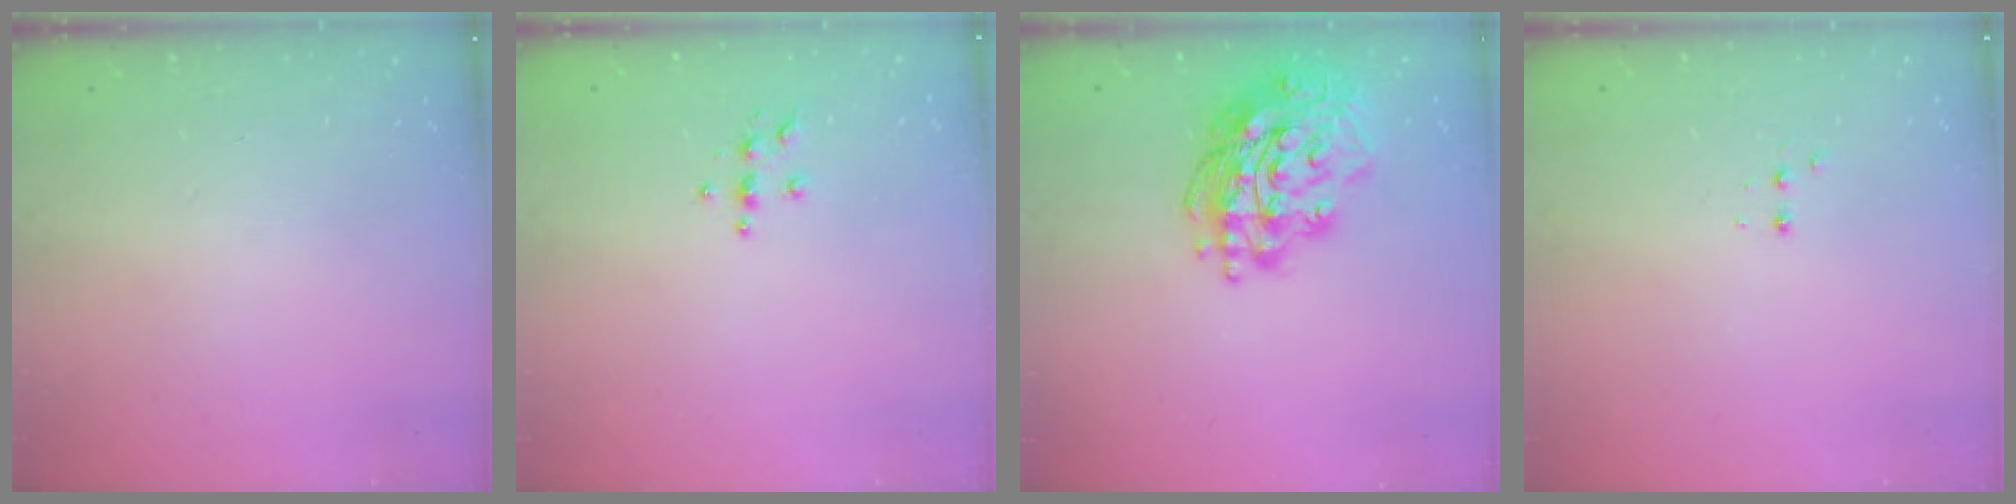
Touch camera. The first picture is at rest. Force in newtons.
{"total": 3.7, "press": 3.7, "slide": 0.4}
{"total": 18.0, "press": 17.9, "slide": 1.8}
{"total": 2.4, "press": 2.2, "slide": 0.9}